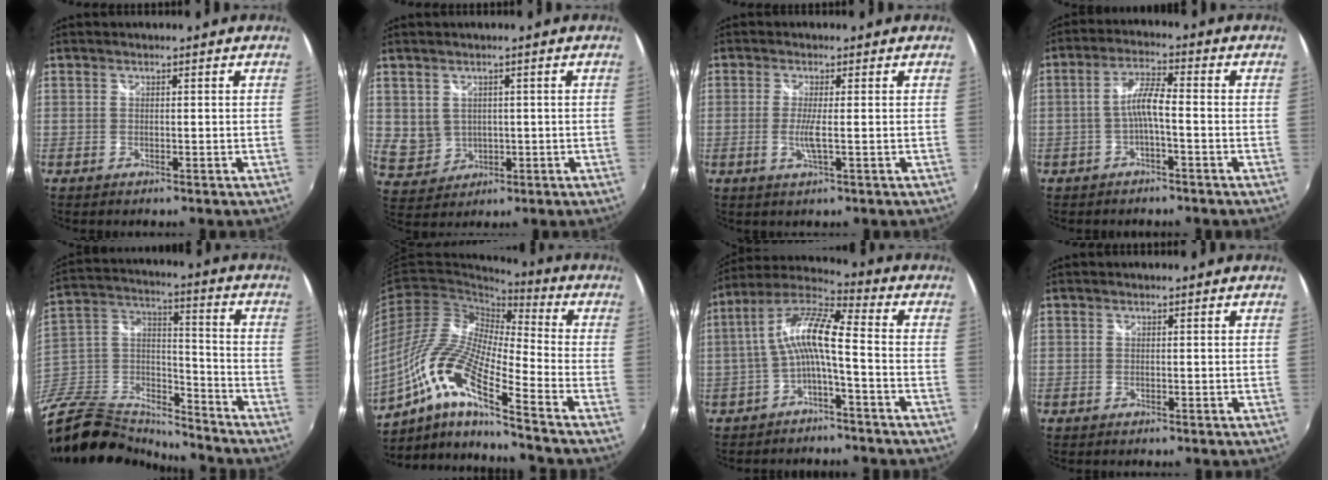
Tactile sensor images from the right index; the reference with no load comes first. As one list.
[{"total": 5.2, "force": [0.9, 4.8, 1.8], "torque": [-0.041, 0.004, 0.034]}, {"total": 2.9, "force": [-0.5, -0.4, 2.8], "torque": [-0.060, -0.005, -0.012]}, {"total": 4.7, "force": [-1.6, 0.6, 4.4], "torque": [-0.092, 0.011, -0.030]}, {"total": 20.4, "force": [-16.5, 8.8, 8.2], "torque": [-0.205, 0.012, -0.305]}, {"total": 17.1, "force": [-9.1, 2.3, 14.3], "torque": [-0.267, -0.022, -0.190]}, {"total": 10.1, "force": [-2.0, 1.6, 9.7], "torque": [-0.210, 0.022, -0.041]}, {"total": 0.0}]